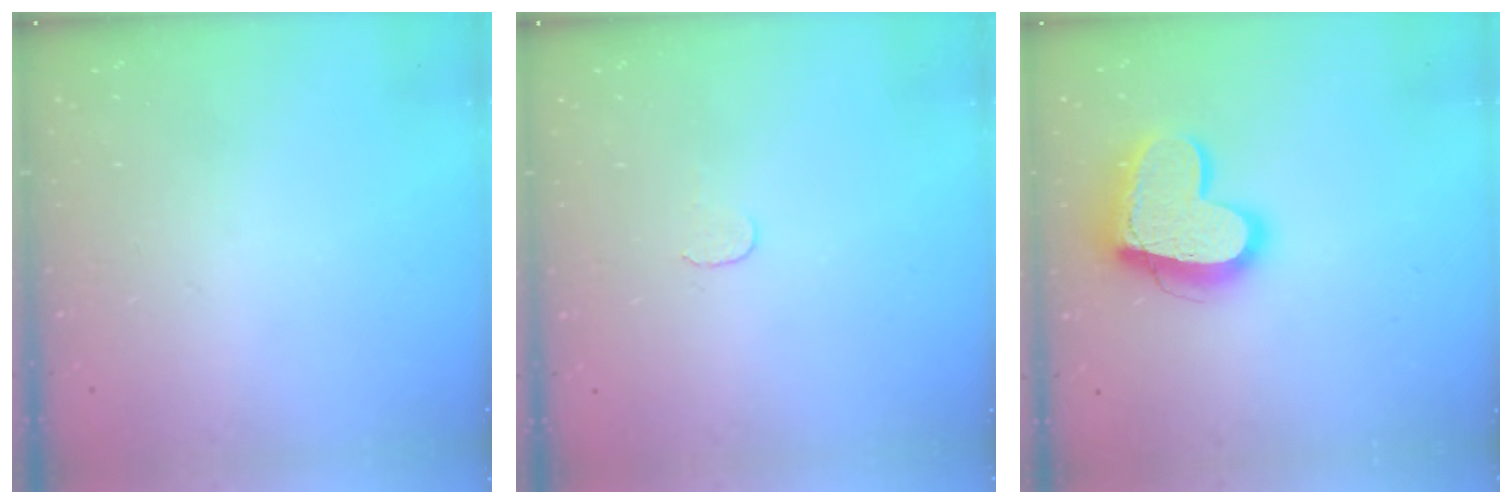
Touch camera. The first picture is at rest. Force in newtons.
{"total": 3.9, "press": 3.9, "slide": 0.3}
{"total": 16.5, "press": 16.4, "slide": 1.5}